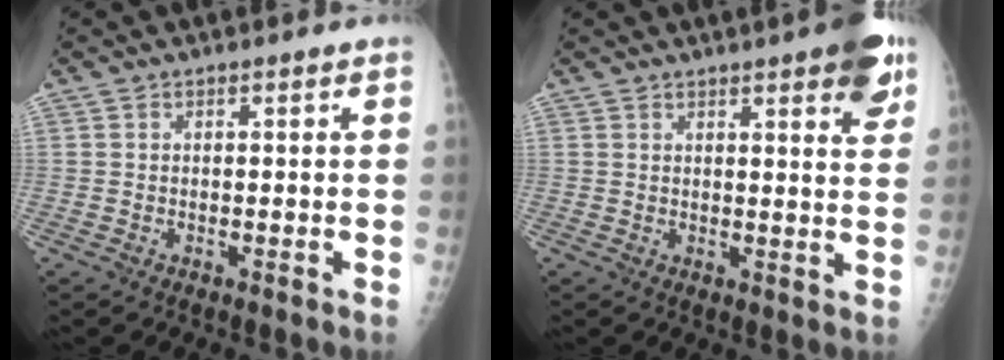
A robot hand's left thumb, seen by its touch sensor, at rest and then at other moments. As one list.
[{"total": 9.2, "force": [5.3, 2.2, 7.2], "torque": [-0.070, -0.017, 0.061]}]